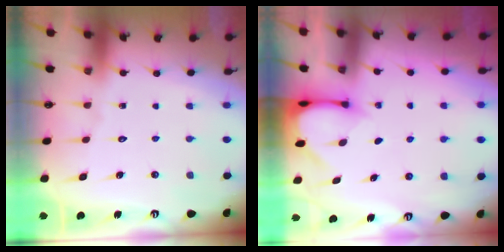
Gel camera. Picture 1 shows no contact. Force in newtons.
{"total": 3.0, "press": 3.0, "slide": 0.3}